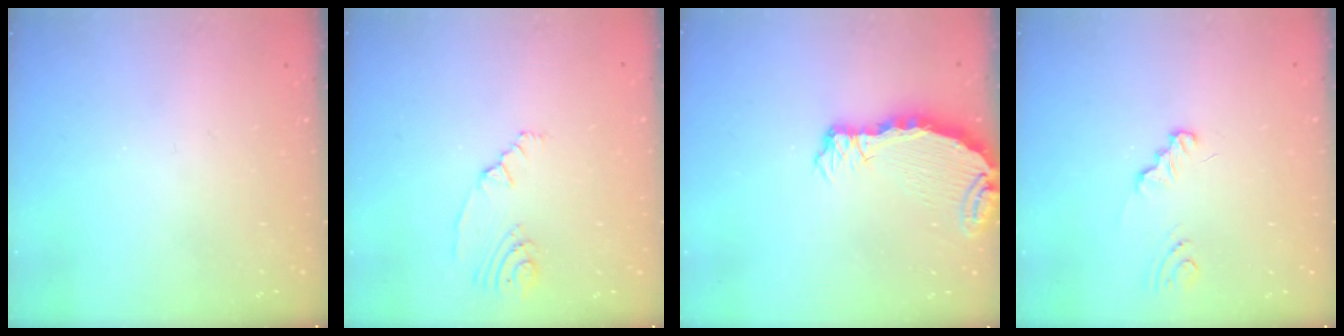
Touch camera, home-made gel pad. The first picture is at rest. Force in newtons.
{"total": 3.7, "press": 3.0, "slide": 2.2}
{"total": 6.7, "press": 6.6, "slide": 0.8}
{"total": 1.2, "press": 1.2, "slide": 0.1}